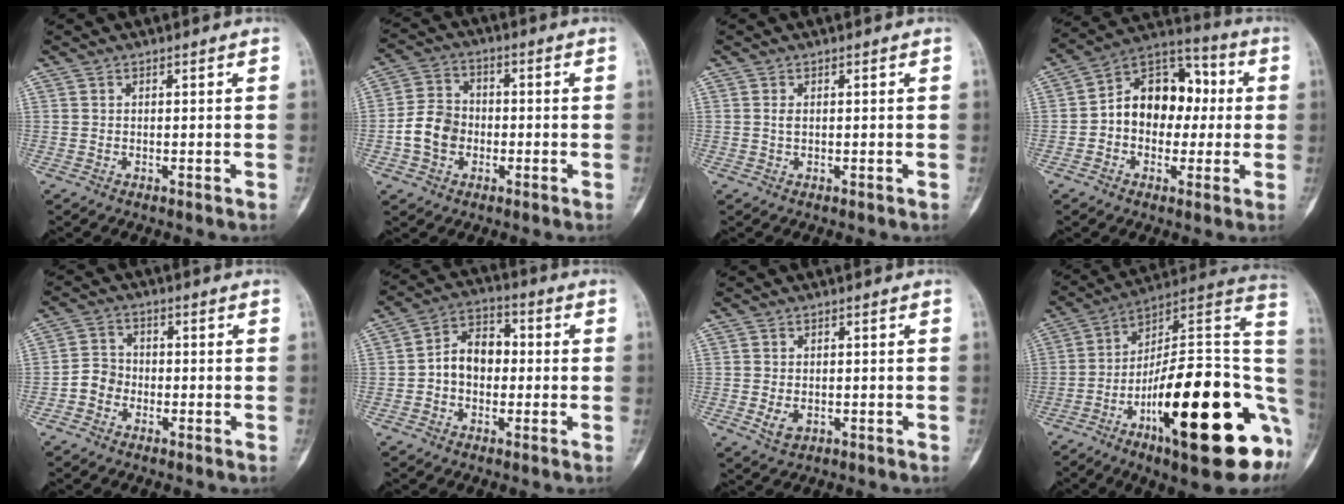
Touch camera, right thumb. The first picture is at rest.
{"total": 8.2, "force": [-1.9, 6.6, 4.4], "torque": [-0.067, 0.024, -0.041]}
{"total": 1.0, "force": [0.2, 0.6, 0.8], "torque": [-0.018, 0.001, 0.005]}
{"total": 14.9, "force": [0.4, 10.9, 10.3], "torque": [-0.114, 0.043, -0.005]}
{"total": 4.4, "force": [-1.7, 3.7, 1.5], "torque": [-0.009, 0.017, -0.043]}
{"total": 8.7, "force": [-0.6, 6.4, 5.9], "torque": [-0.077, 0.031, -0.022]}
{"total": 3.2, "force": [-0.7, 2.2, 2.1], "torque": [-0.037, -0.001, -0.004]}
{"total": 29.4, "force": [-7.9, 9.0, 26.9], "torque": [-0.334, 0.046, -0.114]}